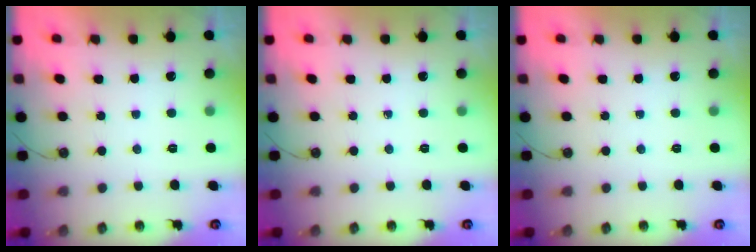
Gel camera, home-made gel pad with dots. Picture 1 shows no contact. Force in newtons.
{"total": 0.0}
{"total": 0.0}